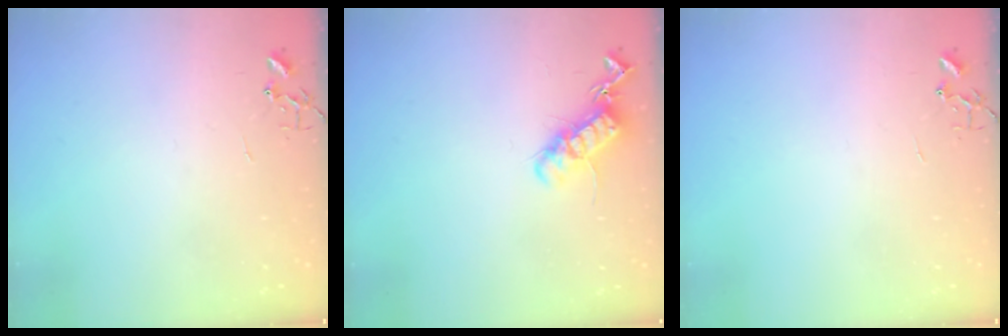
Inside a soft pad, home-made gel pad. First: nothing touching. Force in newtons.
{"total": 13.3, "press": 13.3, "slide": 0.3}
{"total": 0.0}